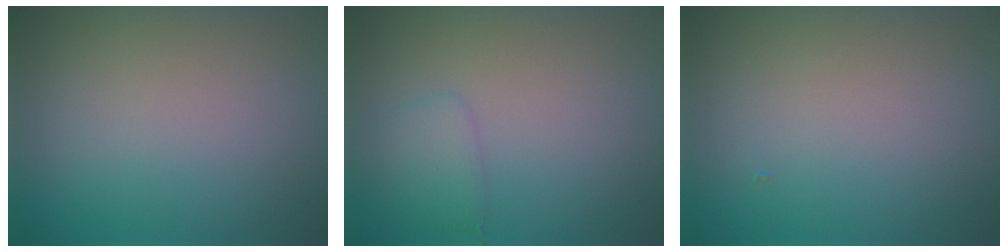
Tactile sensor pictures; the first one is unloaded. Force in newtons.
{"total": 1.7, "press": 1.7, "slide": 0.2}
{"total": 0.0}